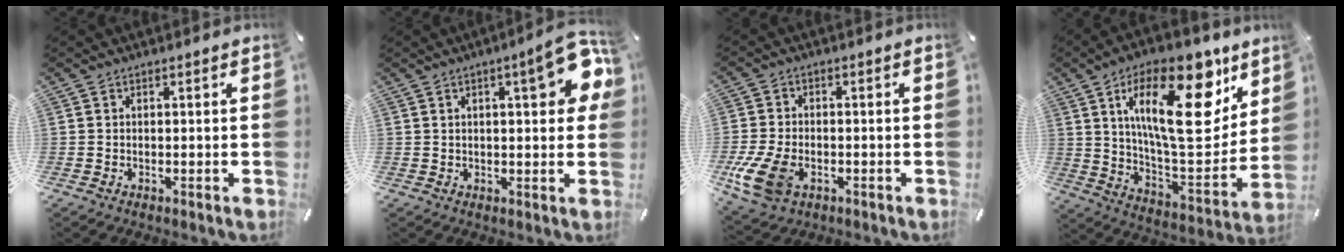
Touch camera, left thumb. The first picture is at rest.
{"total": 12.4, "force": [4.1, 4.1, 11.0], "torque": [-0.135, -0.016, 0.062]}
{"total": 11.3, "force": [-3.7, 7.9, 7.2], "torque": [-0.157, 0.008, -0.064]}
{"total": 27.1, "force": [12.6, 11.4, 21.1], "torque": [-0.329, -0.068, 0.204]}